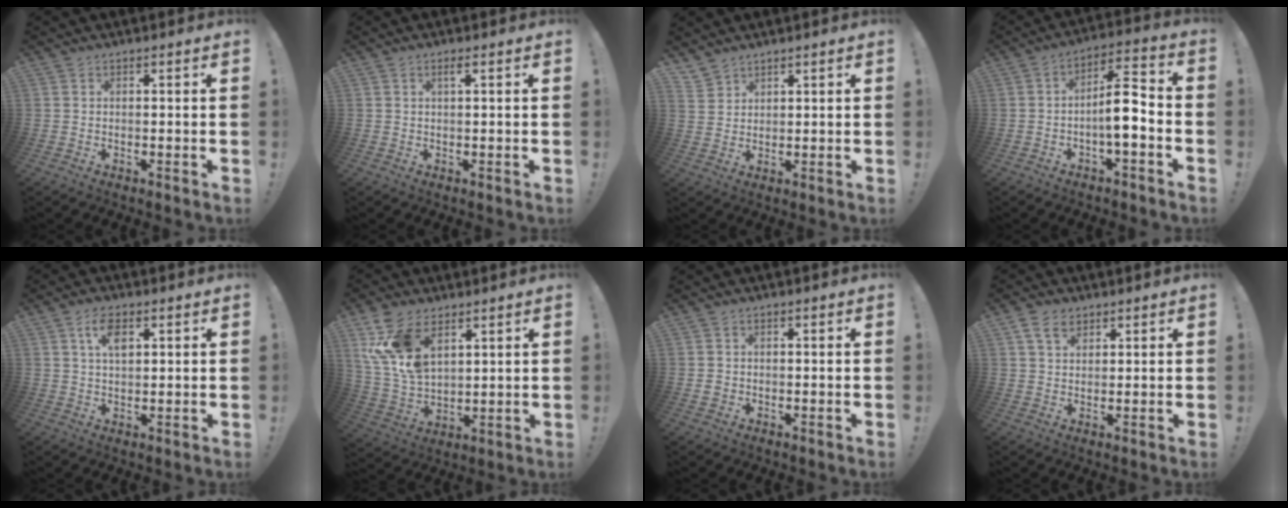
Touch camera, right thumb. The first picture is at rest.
{"total": 1.8, "force": [0.6, 0.1, 1.7], "torque": [-0.026, -0.001, 0.007]}
{"total": 3.8, "force": [3.4, 1.6, 0.5], "torque": [-0.005, -0.025, 0.064]}
{"total": 10.9, "force": [-2.7, 3.7, 9.9], "torque": [-0.169, 0.019, -0.048]}
{"total": 6.5, "force": [2.6, 3.4, 4.9], "torque": [-0.078, -0.002, 0.043]}
{"total": 15.0, "force": [7.5, 9.1, 9.3], "torque": [-0.190, -0.037, 0.146]}
{"total": 1.7, "force": [-0.1, 1.6, 0.6], "torque": [-0.001, 0.001, -0.002]}
{"total": 5.7, "force": [3.3, 3.7, 2.9], "torque": [-0.041, -0.008, 0.061]}